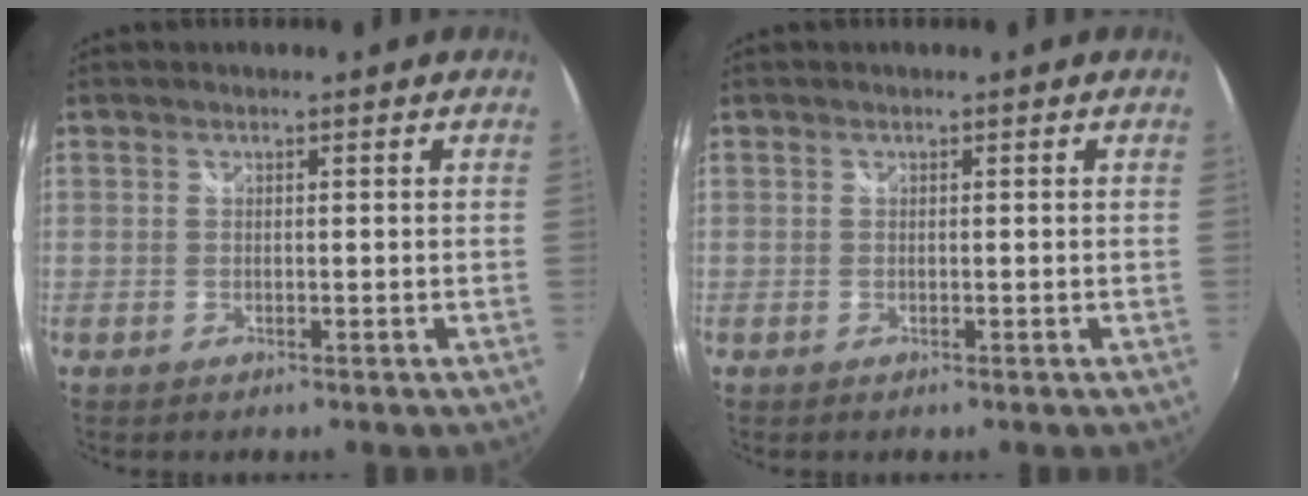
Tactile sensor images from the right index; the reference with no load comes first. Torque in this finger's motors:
{"motor_torque": [0.00, 0.00, 0.00, 0.00]}